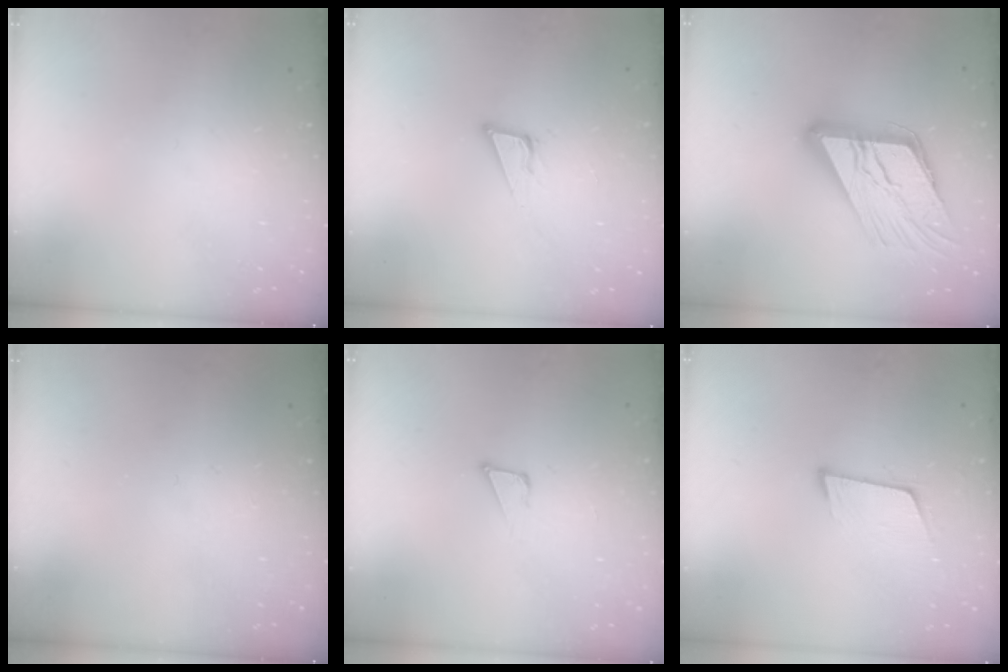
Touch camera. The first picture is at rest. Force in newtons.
{"total": 7.4, "press": 6.9, "slide": 2.6}
{"total": 19.0, "press": 18.9, "slide": 1.9}
{"total": 0.0}
{"total": 3.4, "press": 3.3, "slide": 0.9}
{"total": 6.7, "press": 6.4, "slide": 2.0}